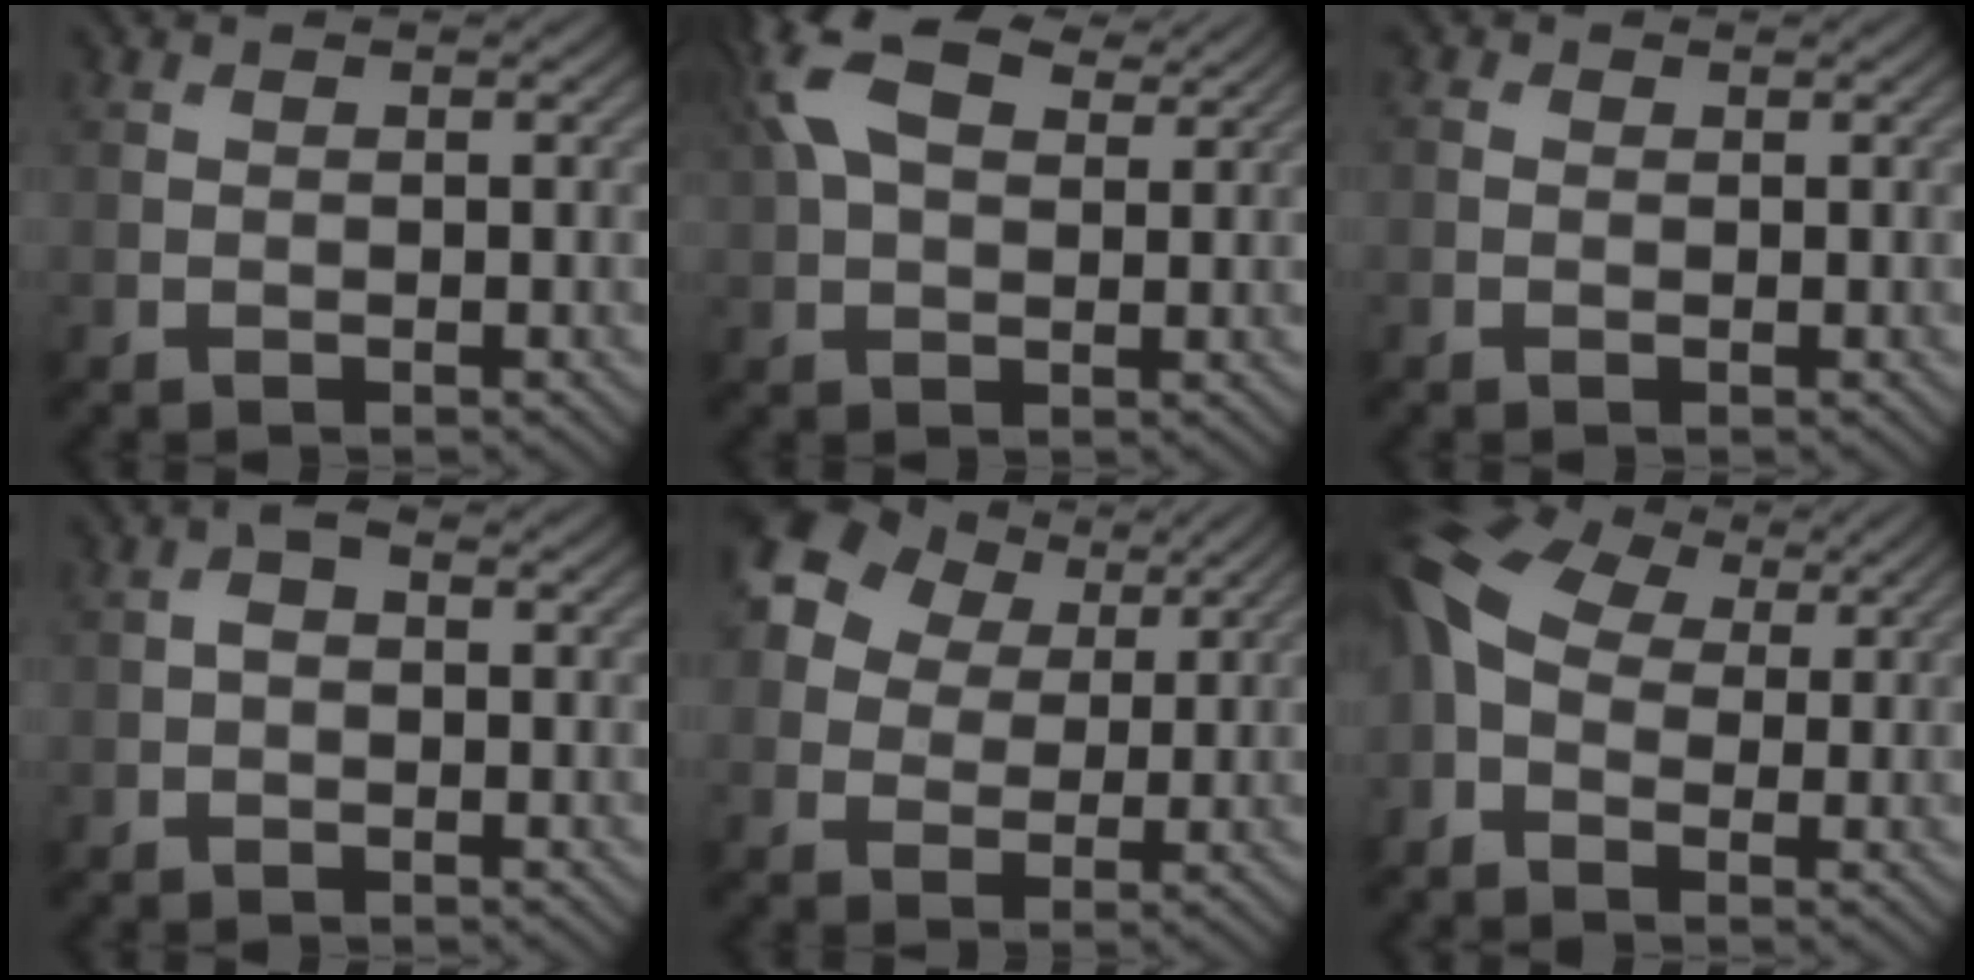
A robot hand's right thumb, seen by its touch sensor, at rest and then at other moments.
{"total": 11.0, "force": [4.8, 5.9, 8.0], "torque": [-0.202, 0.028, 0.090]}
{"total": 0.7, "force": [0.0, 0.7, 0.3], "torque": [-0.006, -0.002, -0.002]}
{"total": 1.7, "force": [0.0, 1.0, 1.4], "torque": [-0.027, 0.007, -0.005]}
{"total": 11.5, "force": [5.4, 8.3, 5.8], "torque": [-0.162, 0.049, 0.089]}
{"total": 10.1, "force": [0.5, 7.1, 7.1], "torque": [-0.181, 0.001, 0.002]}